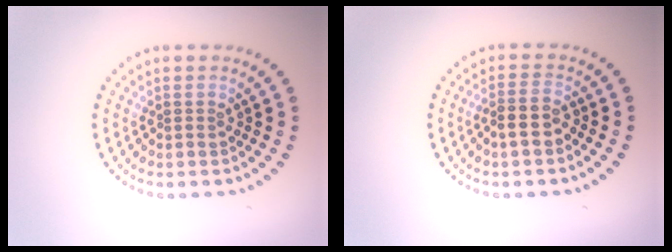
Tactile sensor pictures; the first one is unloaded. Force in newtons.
{"total": 2.5, "press": 2.2, "slide": 1.1}